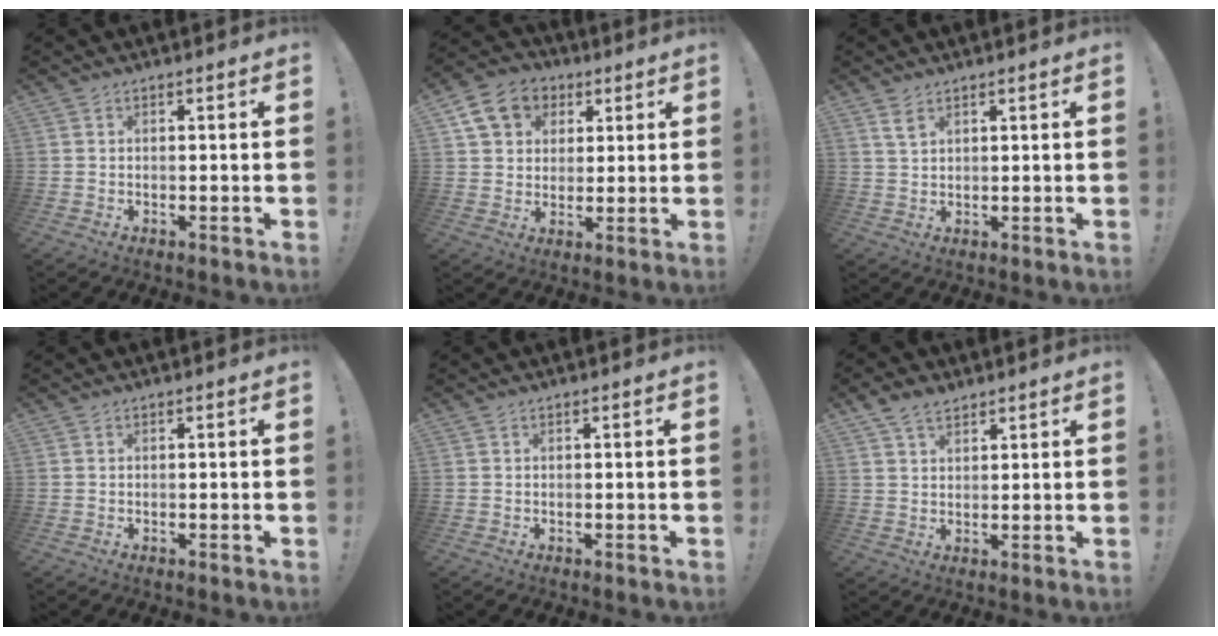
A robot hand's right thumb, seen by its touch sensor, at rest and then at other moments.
{"total": 12.0, "force": [5.1, 9.8, 4.5], "torque": [-0.065, -0.016, 0.103]}
{"total": 3.4, "force": [2.3, 1.7, 2.0], "torque": [-0.030, -0.012, 0.041]}
{"total": 0.0}
{"total": 0.0}
{"total": 5.3, "force": [3.7, 2.8, 2.5], "torque": [-0.047, -0.013, 0.070]}